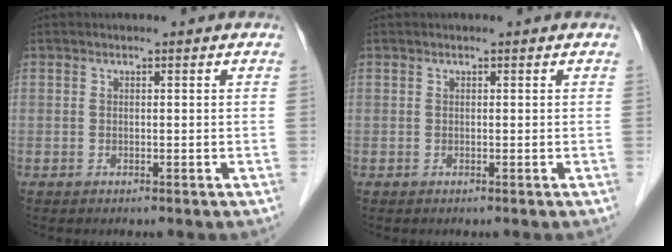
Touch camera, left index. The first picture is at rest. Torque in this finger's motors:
{"motor_torque": [-0.01, 0.00, 0.02, 0.00]}